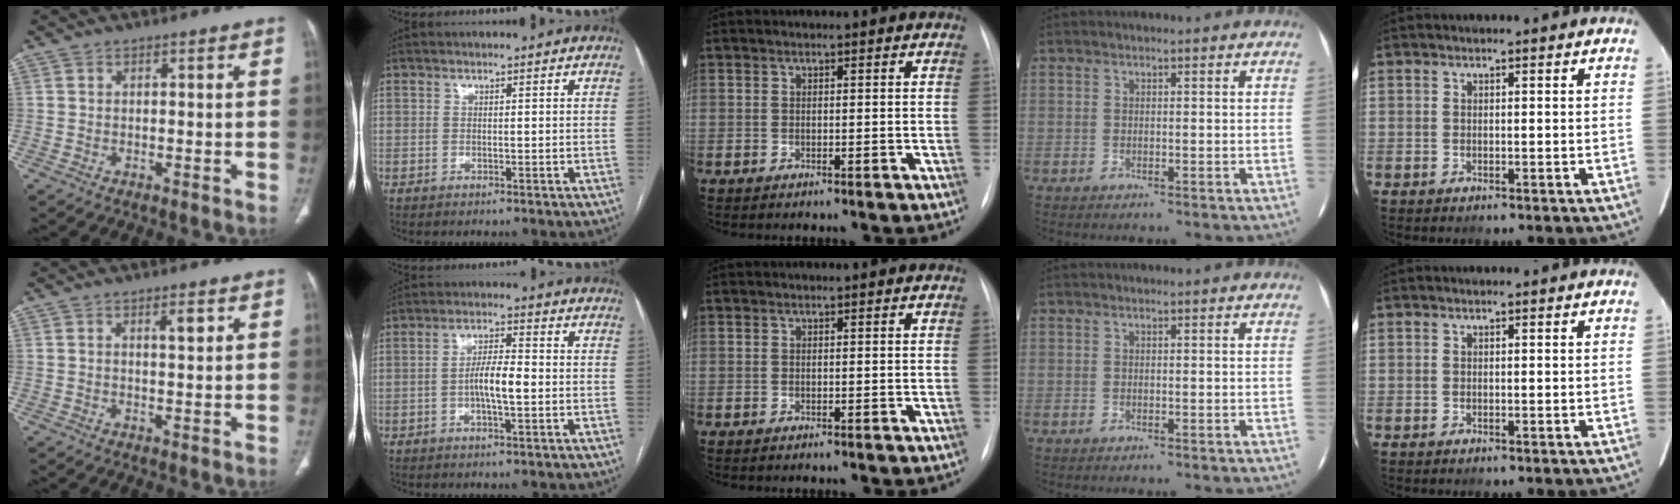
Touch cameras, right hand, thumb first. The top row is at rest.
{"thumb": {"total": 2.3, "force": [1.0, 0.7, 2.0], "torque": [-0.031, -0.004, 0.018]}, "index": {"total": 5.4, "force": [-1.0, 1.1, 5.2], "torque": [-0.101, 0.005, -0.019]}}